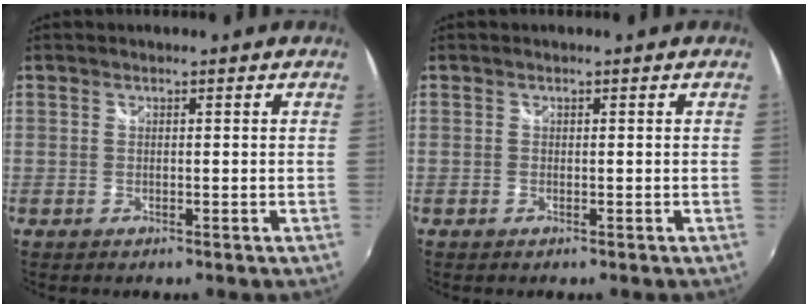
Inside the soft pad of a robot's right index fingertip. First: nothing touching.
{"total": 0.0}